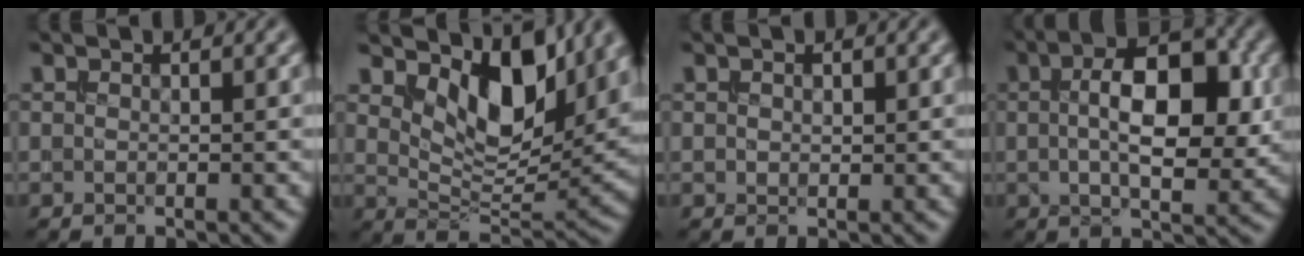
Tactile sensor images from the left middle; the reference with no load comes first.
{"total": 8.8, "force": [4.6, 4.3, 6.1], "torque": [-0.094, -0.008, 0.073]}
{"total": 0.7, "force": [0.3, 0.5, 0.5], "torque": [-0.011, -0.001, 0.005]}
{"total": 8.2, "force": [0.8, 3.6, 7.3], "torque": [-0.111, 0.009, 0.007]}